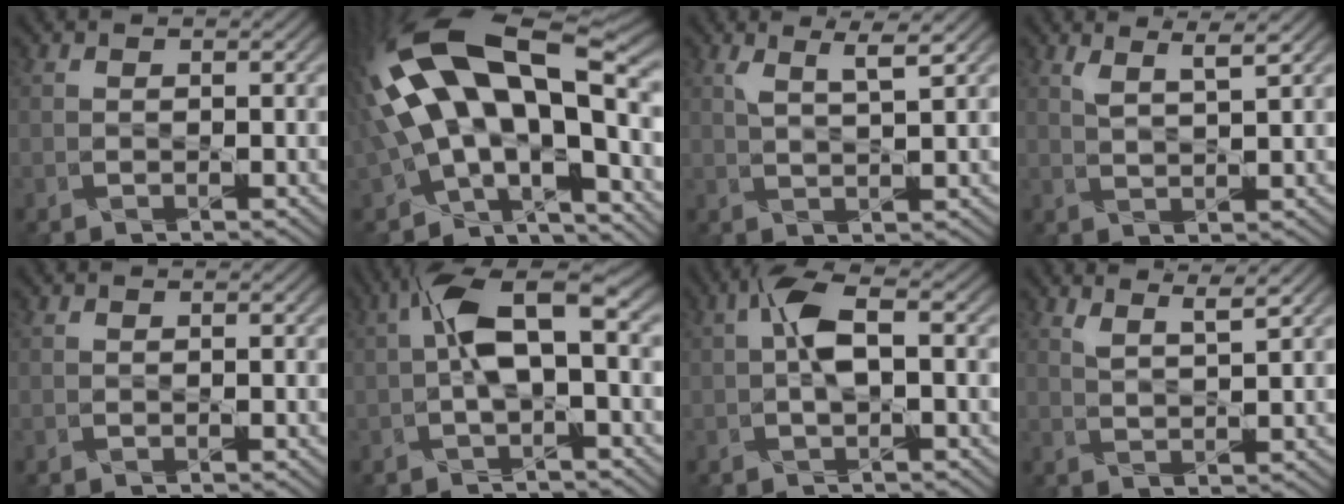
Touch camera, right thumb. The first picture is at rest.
{"total": 18.0, "force": [2.2, 8.3, 15.9], "torque": [-0.287, 0.003, 0.051]}
{"total": 2.9, "force": [2.0, 0.2, 2.0], "torque": [-0.033, 0.005, 0.039]}
{"total": 2.8, "force": [2.2, 0.1, 1.7], "torque": [-0.029, 0.004, 0.043]}
{"total": 0.0}
{"total": 6.3, "force": [0.7, 2.0, 6.0], "torque": [-0.120, 0.016, 0.008]}
{"total": 4.0, "force": [0.3, 1.4, 3.7], "torque": [-0.081, 0.012, 0.001]}
{"total": 3.0, "force": [2.5, 0.1, 1.6], "torque": [-0.025, 0.005, 0.051]}